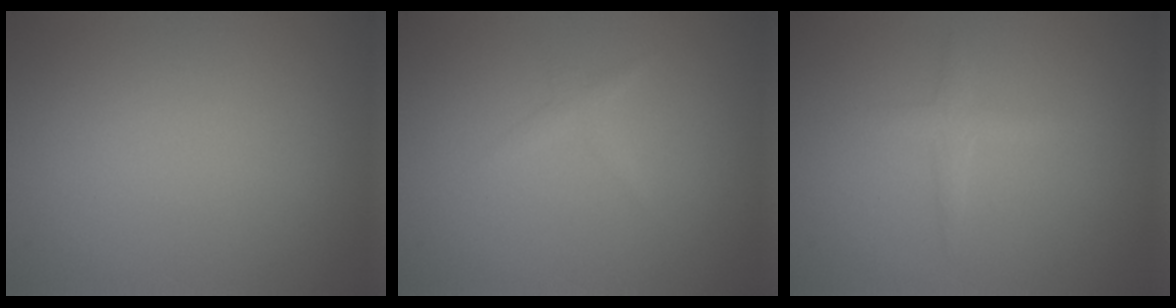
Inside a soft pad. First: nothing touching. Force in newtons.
{"total": 0.8, "press": 0.8, "slide": 0.0}
{"total": 1.9, "press": 1.9, "slide": 0.1}